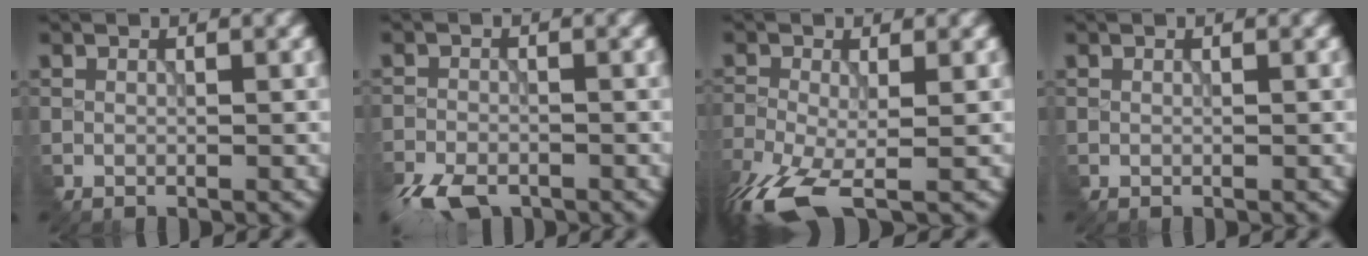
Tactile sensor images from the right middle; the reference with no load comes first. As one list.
[{"total": 4.7, "force": [-3.7, 1.9, 2.3], "torque": [-0.046, -0.016, -0.077]}, {"total": 7.6, "force": [-4.7, 2.7, 5.3], "torque": [-0.127, -0.027, -0.095]}, {"total": 0.0}]